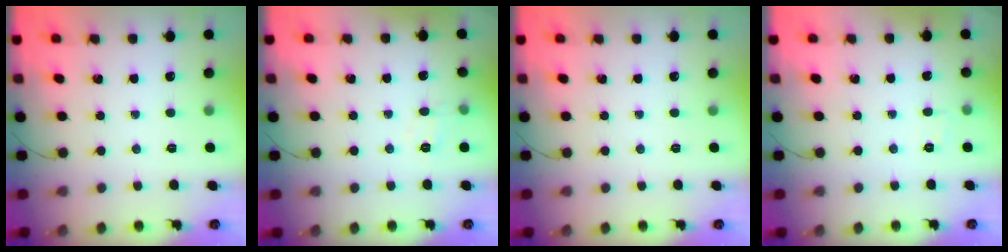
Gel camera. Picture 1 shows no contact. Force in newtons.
{"total": 3.5, "press": 3.3, "slide": 1.4}
{"total": 0.0}
{"total": 2.0, "press": 1.7, "slide": 1.1}